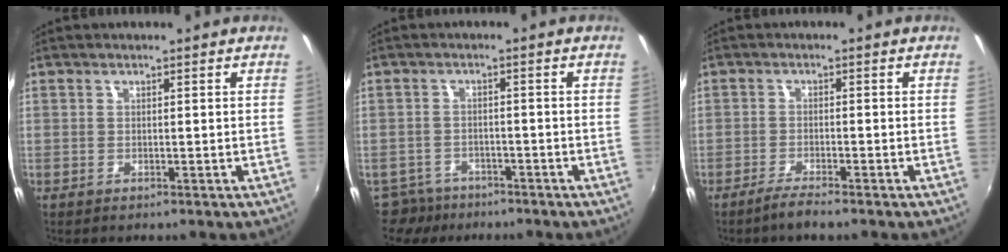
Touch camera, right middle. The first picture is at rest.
{"total": 5.9, "force": [-4.9, 3.3, 0.8], "torque": [-0.032, 0.000, -0.082]}
{"total": 3.1, "force": [-2.6, 0.1, 1.7], "torque": [-0.050, -0.003, -0.052]}